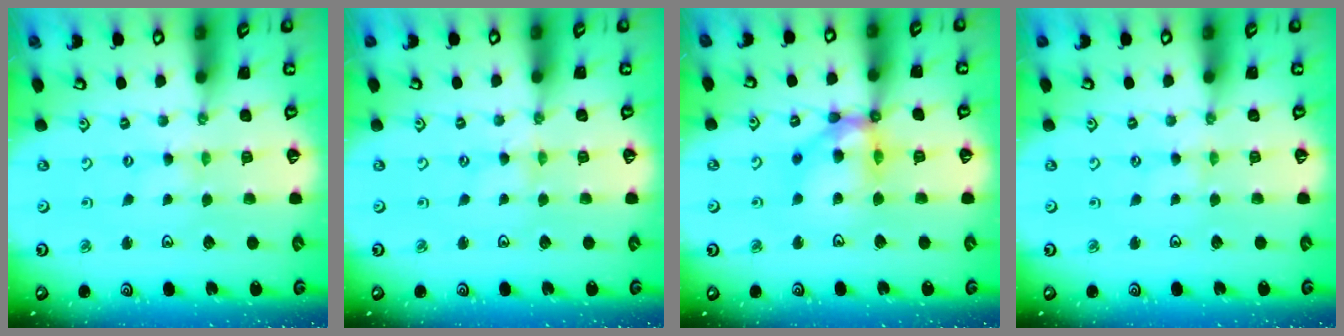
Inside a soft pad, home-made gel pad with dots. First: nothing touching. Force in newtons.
{"total": 0.0}
{"total": 13.6, "press": 13.5, "slide": 2.1}
{"total": 1.2, "press": 1.2, "slide": 0.3}